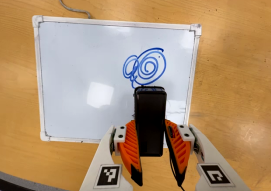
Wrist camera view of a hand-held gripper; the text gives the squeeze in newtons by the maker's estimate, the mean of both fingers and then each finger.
{"total": 5.0, "left": 3.4, "right": 6.7}